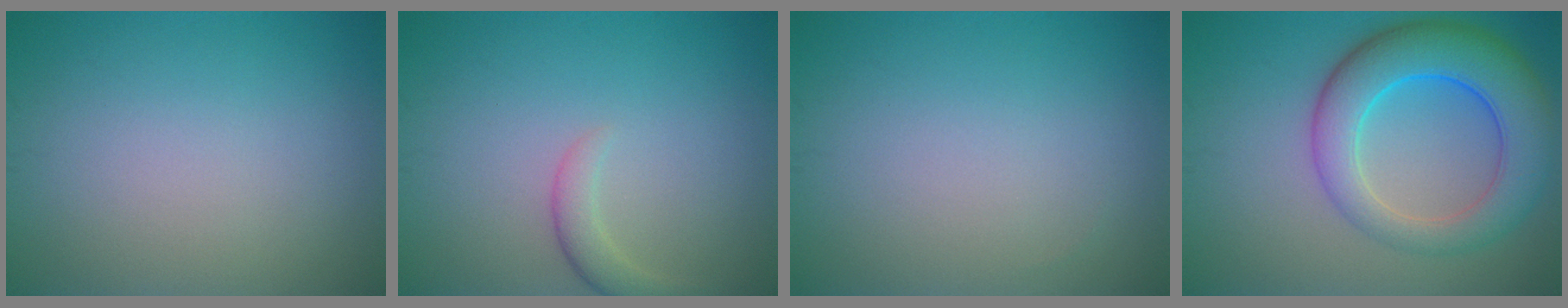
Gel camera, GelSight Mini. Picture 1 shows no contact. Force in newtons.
{"total": 2.0, "press": 2.0, "slide": 0.2}
{"total": 0.0}
{"total": 8.4, "press": 8.4, "slide": 0.2}